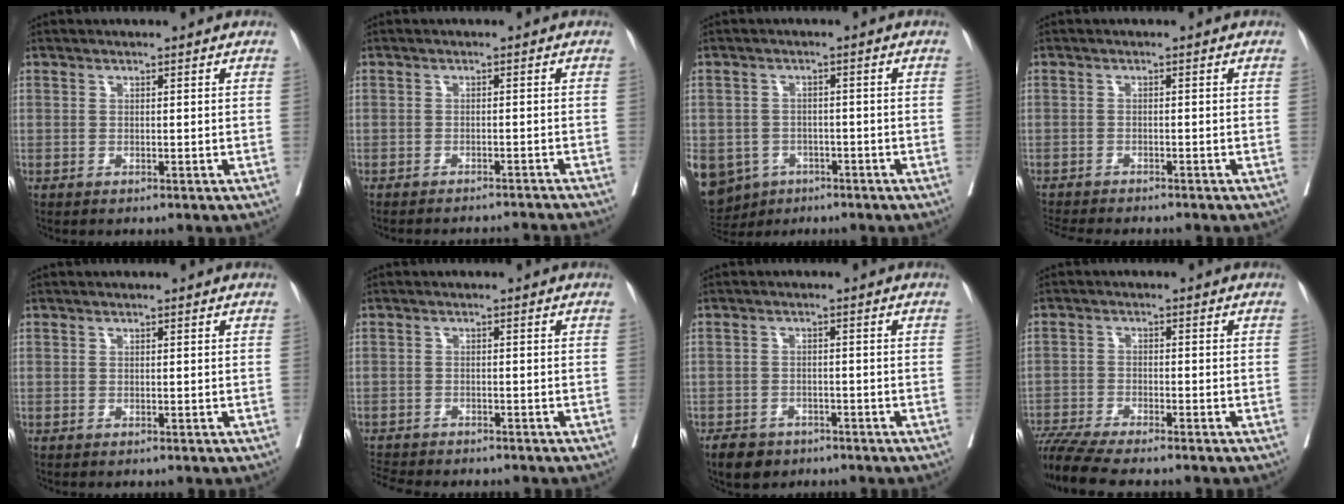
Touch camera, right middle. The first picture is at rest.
{"total": 8.5, "force": [-8.3, -0.5, 1.8], "torque": [-0.013, -0.003, -0.096]}
{"total": 12.8, "force": [-6.6, 10.3, 4.0], "torque": [-0.123, -0.003, -0.088]}
{"total": 8.4, "force": [-7.7, 1.0, 3.3], "torque": [-0.043, -0.010, -0.112]}
{"total": 0.0}
{"total": 6.1, "force": [-5.7, 1.1, 1.7], "torque": [-0.026, -0.006, -0.088]}
{"total": 4.4, "force": [-3.2, 2.7, 1.2], "torque": [-0.023, 0.002, -0.050]}
{"total": 8.2, "force": [-7.3, -0.1, 3.7], "torque": [-0.062, -0.016, -0.125]}